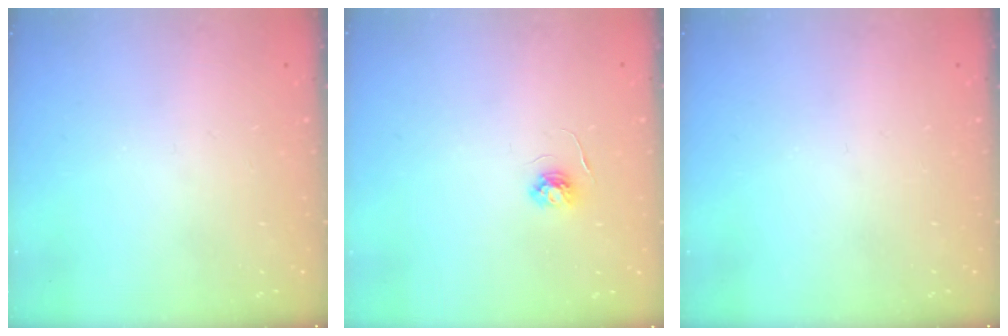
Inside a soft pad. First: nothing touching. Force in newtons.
{"total": 3.8, "press": 3.8, "slide": 0.4}
{"total": 0.0}